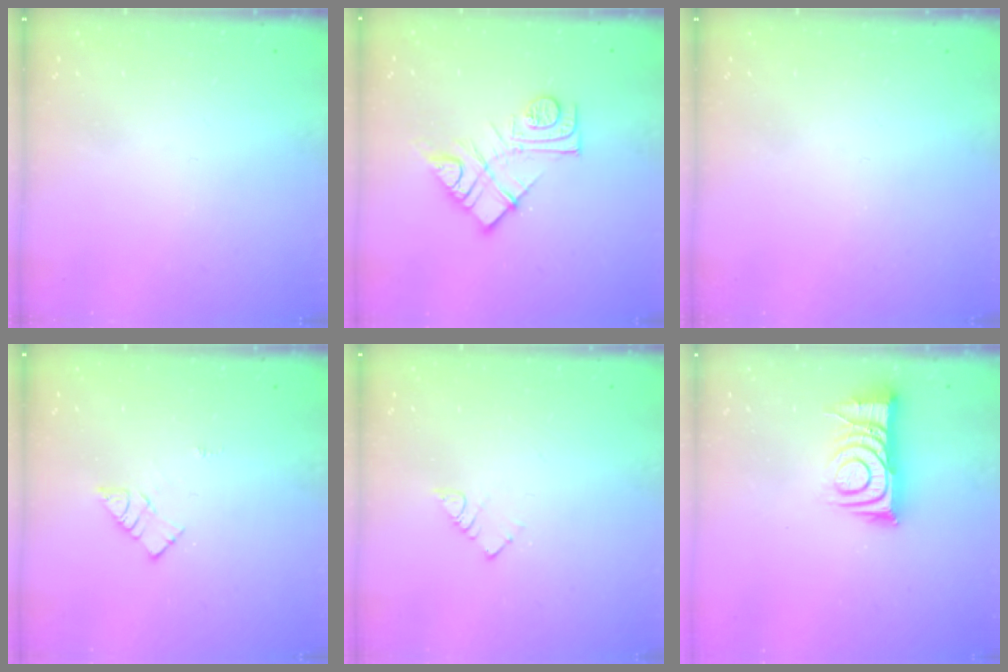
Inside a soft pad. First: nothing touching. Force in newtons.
{"total": 13.0, "press": 12.9, "slide": 0.9}
{"total": 0.0}
{"total": 6.6, "press": 6.6, "slide": 0.3}
{"total": 3.7, "press": 3.7, "slide": 0.2}
{"total": 10.3, "press": 10.3, "slide": 0.9}